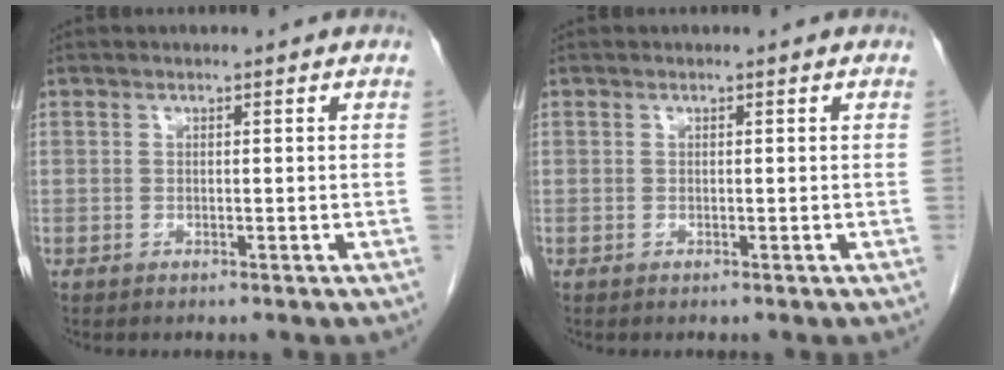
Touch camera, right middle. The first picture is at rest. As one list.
[{"total": 0.0}]